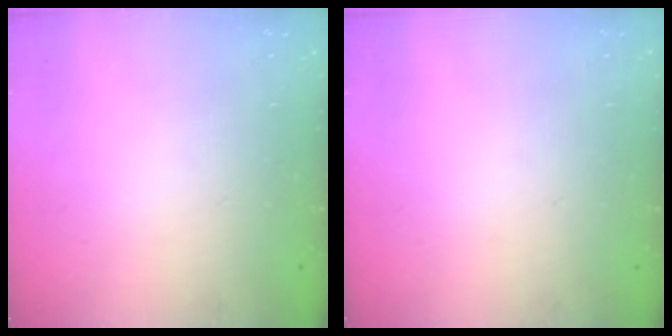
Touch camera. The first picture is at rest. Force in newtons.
{"total": 0.0}